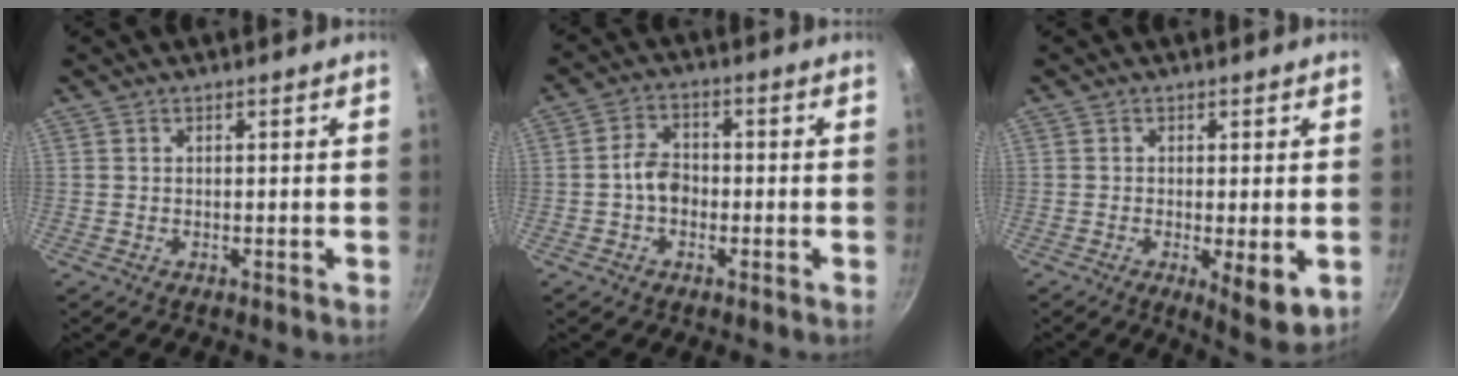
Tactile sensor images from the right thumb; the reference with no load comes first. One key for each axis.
{"total": 5.2, "fx": -1.1, "fy": 3.8, "fz": 3.4, "tx": -0.047, "ty": 0.019, "tz": -0.028}
{"total": 6.9, "fx": -1.6, "fy": 2.1, "fz": 6.4, "tx": -0.096, "ty": -0.020, "tz": -0.022}